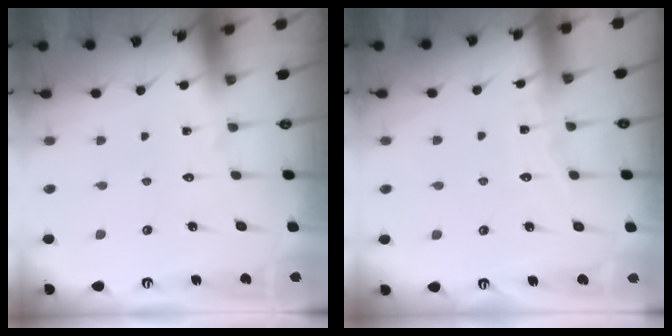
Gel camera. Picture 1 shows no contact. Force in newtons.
{"total": 4.4, "press": 4.4, "slide": 0.5}